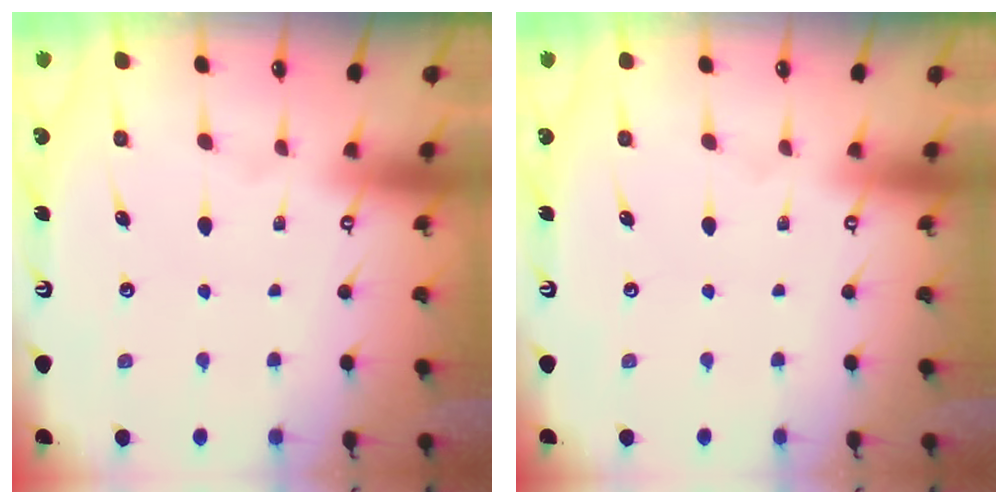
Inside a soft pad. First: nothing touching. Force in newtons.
{"total": 0.0}